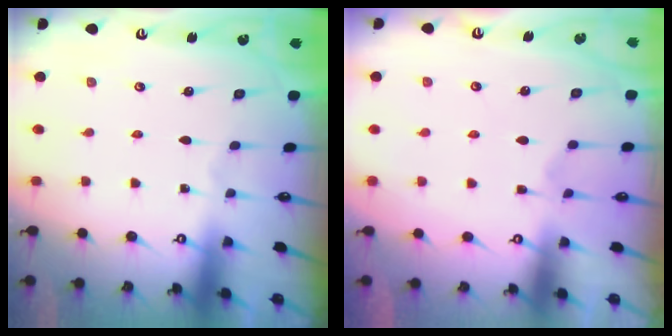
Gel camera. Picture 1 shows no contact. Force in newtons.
{"total": 3.5, "press": 3.3, "slide": 1.0}